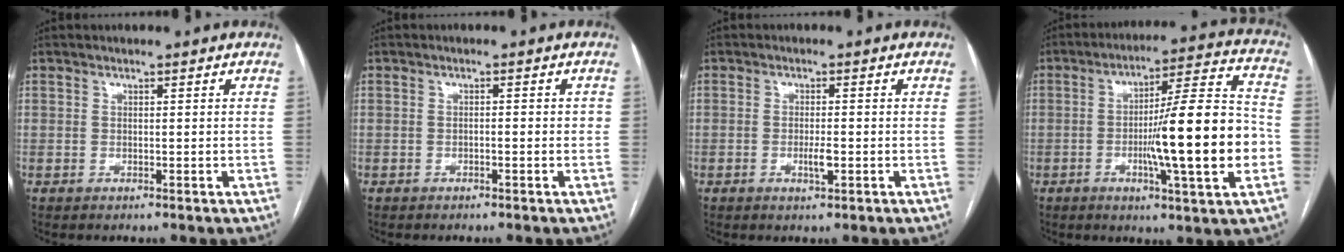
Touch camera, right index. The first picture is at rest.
{"total": 1.3, "force": [-0.4, 0.4, 1.2], "torque": [-0.020, 0.006, -0.005]}
{"total": 3.5, "force": [-1.2, 0.0, 3.2], "torque": [-0.063, -0.006, -0.023]}
{"total": 17.6, "force": [-3.5, 0.4, 17.3], "torque": [-0.269, 0.001, -0.056]}